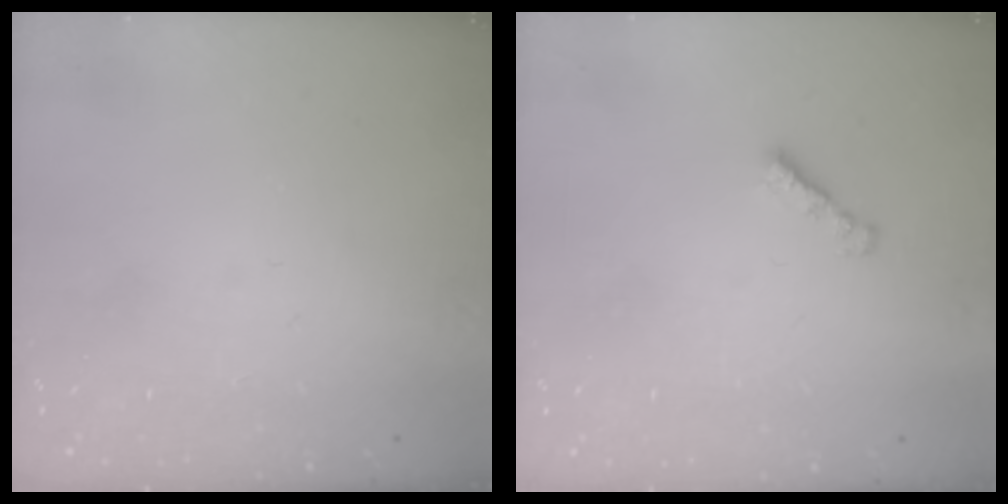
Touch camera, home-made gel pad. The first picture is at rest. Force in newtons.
{"total": 1.6, "press": 1.5, "slide": 0.4}